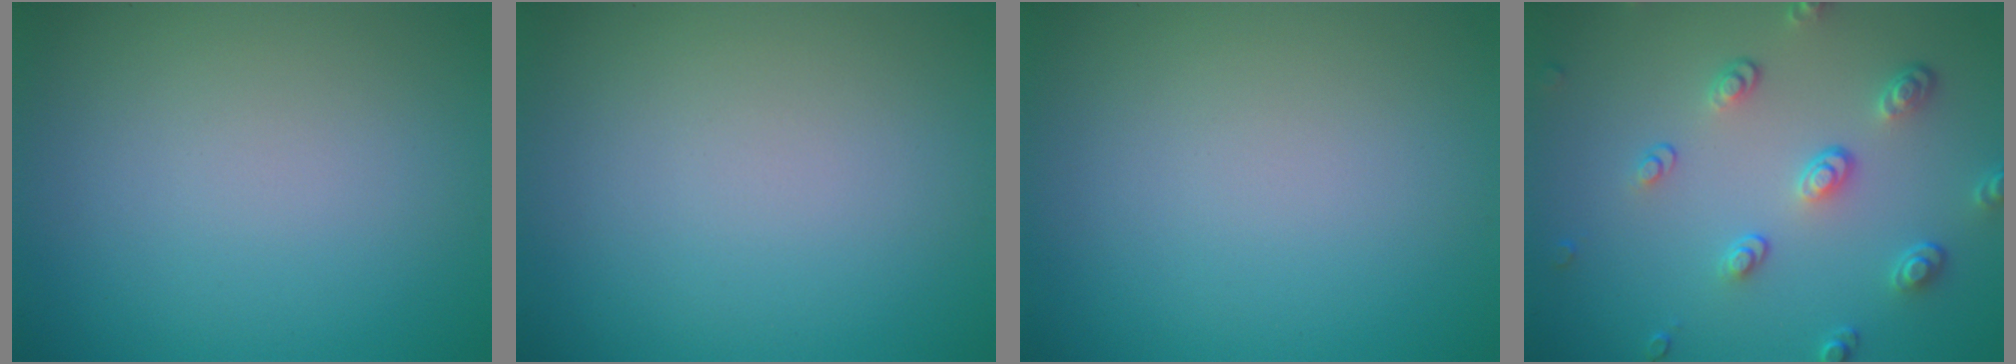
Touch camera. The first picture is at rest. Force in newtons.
{"total": 0.0}
{"total": 0.0}
{"total": 3.9, "press": 3.0, "slide": 2.5}